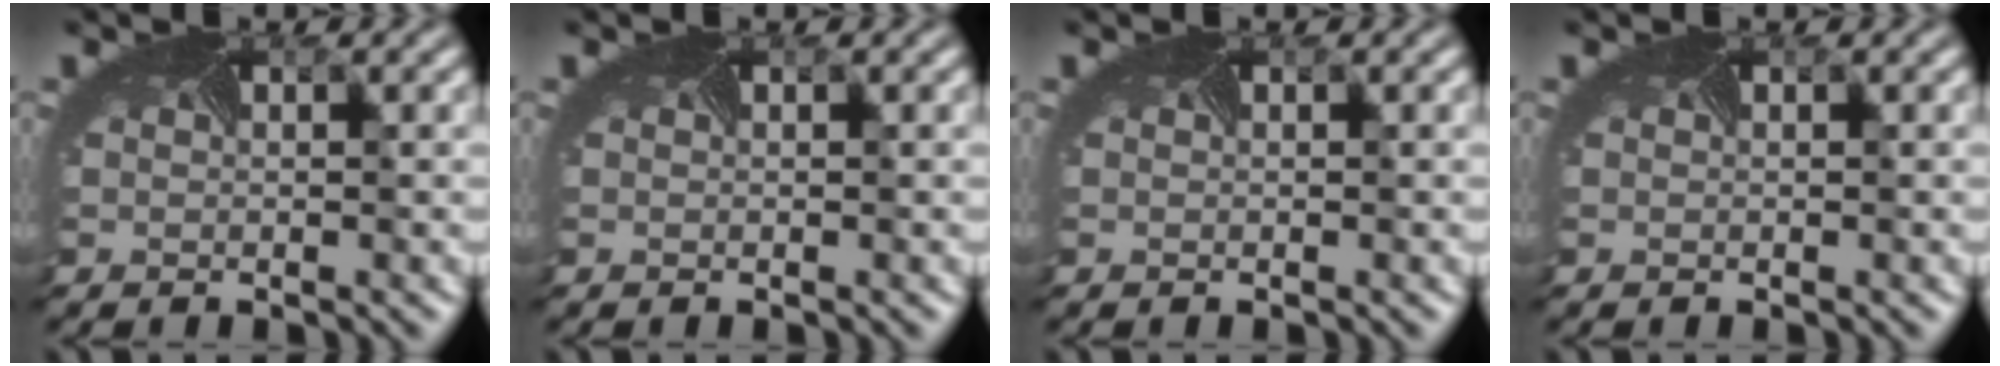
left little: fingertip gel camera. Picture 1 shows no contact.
{"total": 0.0}
{"total": 0.0}
{"total": 0.0}